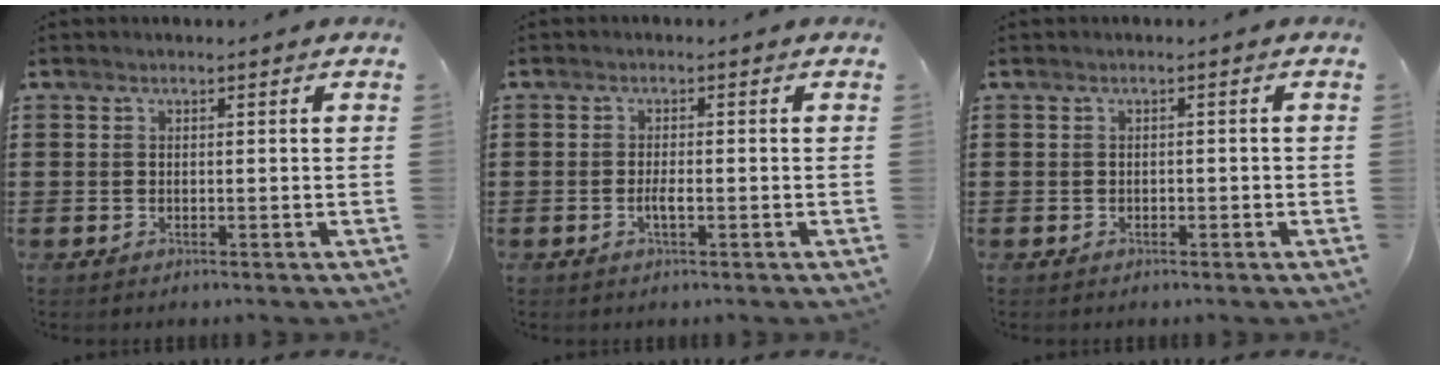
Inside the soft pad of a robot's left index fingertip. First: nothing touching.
{"total": 1.8, "force": [-0.6, 0.4, 1.6], "torque": [-0.030, 0.001, -0.011]}
{"total": 0.6, "force": [-0.5, 0.4, 0.3], "torque": [-0.009, -0.001, -0.010]}